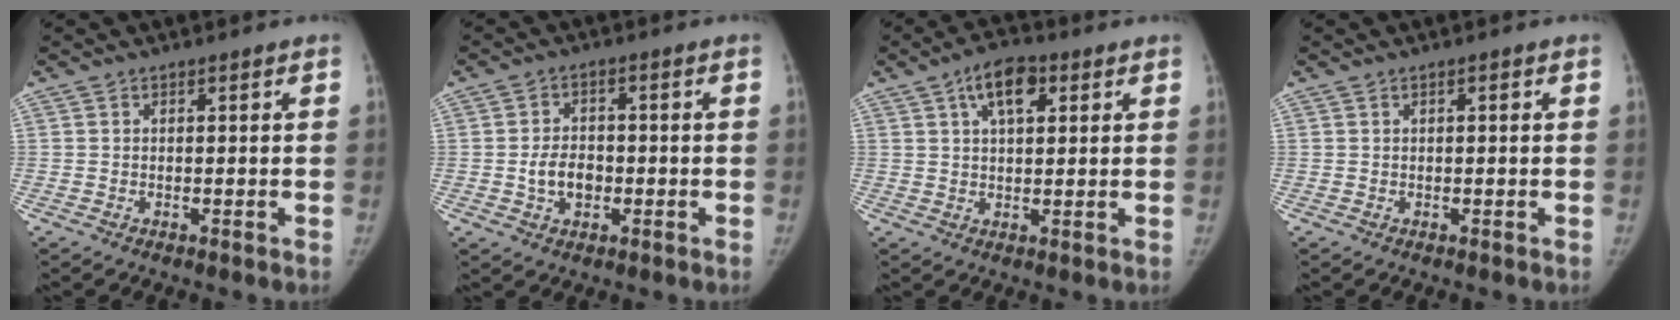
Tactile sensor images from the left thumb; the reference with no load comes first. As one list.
[{"total": 5.3, "force": [-1.2, 3.7, 3.5], "torque": [-0.046, 0.012, -0.023]}, {"total": 7.4, "force": [3.2, 3.7, 5.5], "torque": [-0.077, 0.003, 0.046]}, {"total": 0.5, "force": [0.1, 0.2, 0.5], "torque": [-0.008, 0.002, 0.001]}]